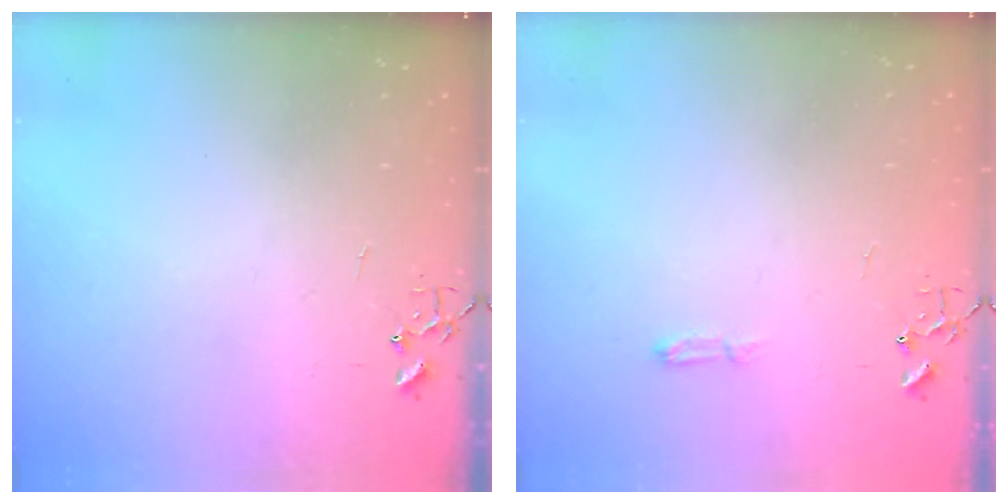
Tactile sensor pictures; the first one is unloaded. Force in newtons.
{"total": 3.8, "press": 3.8, "slide": 0.5}